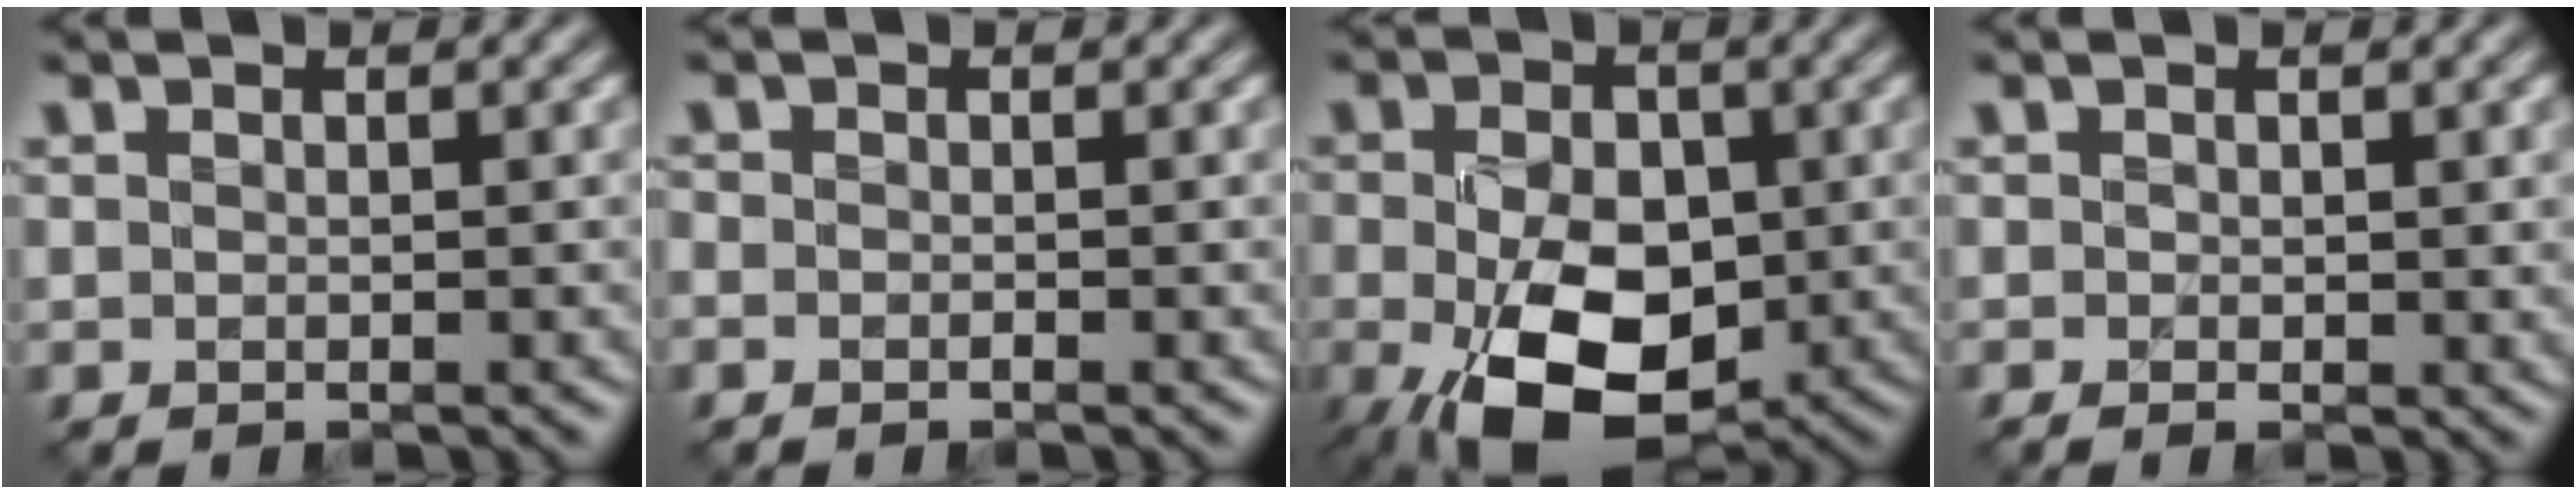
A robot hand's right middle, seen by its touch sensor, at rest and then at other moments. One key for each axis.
{"total": 0.6, "fx": -0.6, "fy": 0.1, "fz": 0.1, "tx": -0.009, "ty": -0.007, "tz": -0.011}
{"total": 10.4, "fx": -3.0, "fy": 6.3, "fz": 7.7, "tx": -0.145, "ty": -0.029, "tz": -0.049}
{"total": 0.6, "fx": 0.2, "fy": 0.3, "fz": 0.5, "tx": -0.009, "ty": -0.005, "tz": 0.004}